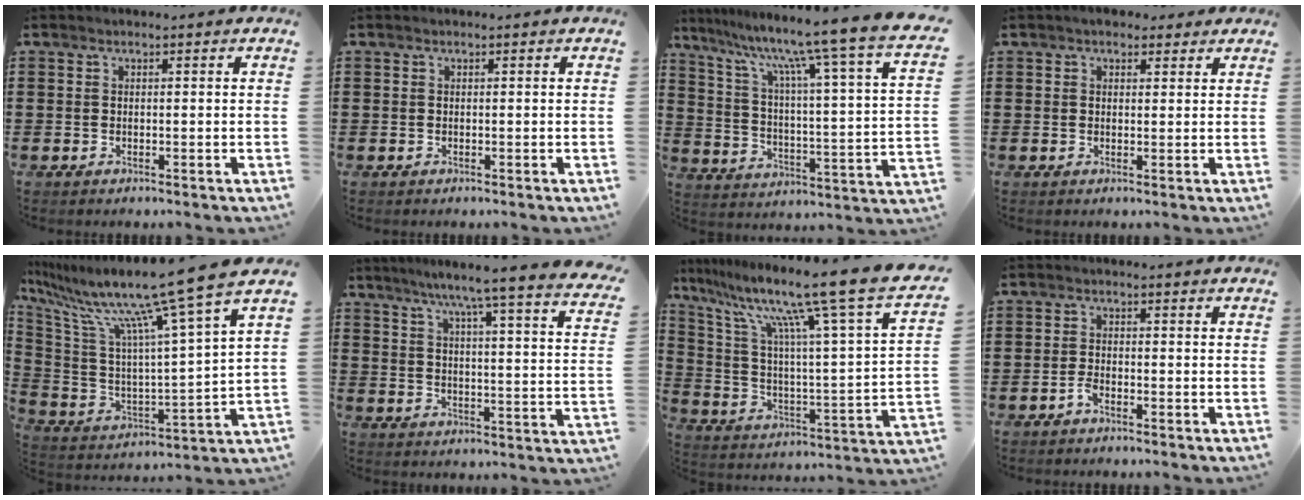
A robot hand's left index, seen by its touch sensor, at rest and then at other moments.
{"total": 0.0}
{"total": 10.0, "force": [8.1, -1.5, 5.7], "torque": [-0.125, -0.079, 0.116]}
{"total": 2.3, "force": [1.8, 1.3, 0.6], "torque": [-0.009, 0.005, 0.032]}
{"total": 13.9, "force": [11.1, -0.2, 8.4], "torque": [-0.196, -0.078, 0.172]}
{"total": 6.8, "force": [5.5, -1.4, 3.7], "torque": [-0.087, -0.048, 0.083]}
{"total": 14.2, "force": [10.5, 0.1, 9.5], "torque": [-0.193, -0.082, 0.157]}
{"total": 1.8, "force": [-1.3, 0.5, 1.2], "torque": [-0.033, -0.002, -0.026]}